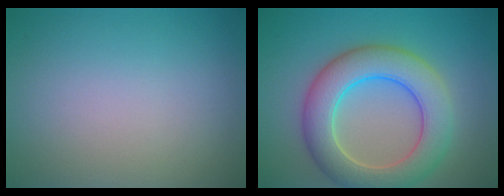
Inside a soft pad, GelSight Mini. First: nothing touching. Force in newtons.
{"total": 7.6, "press": 7.6, "slide": 0.4}